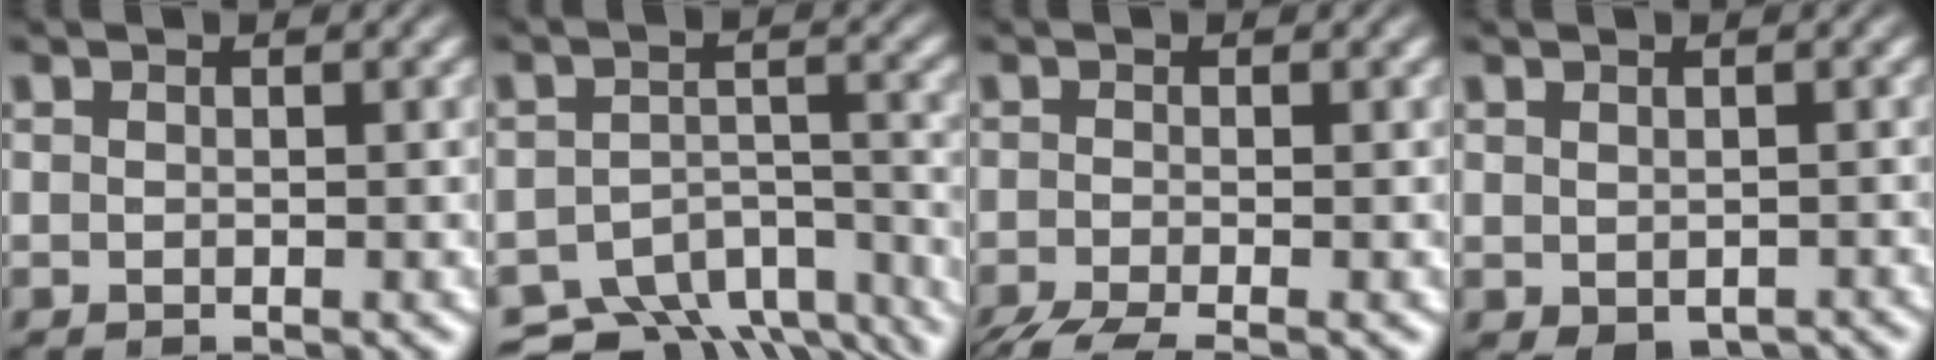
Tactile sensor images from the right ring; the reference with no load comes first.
{"total": 9.7, "force": [-7.6, 4.9, 3.8], "torque": [-0.046, -0.017, -0.126]}
{"total": 4.2, "force": [-3.2, 1.7, 2.1], "torque": [-0.040, -0.022, -0.045]}
{"total": 2.6, "force": [-1.6, 1.6, 1.2], "torque": [-0.014, -0.021, -0.013]}